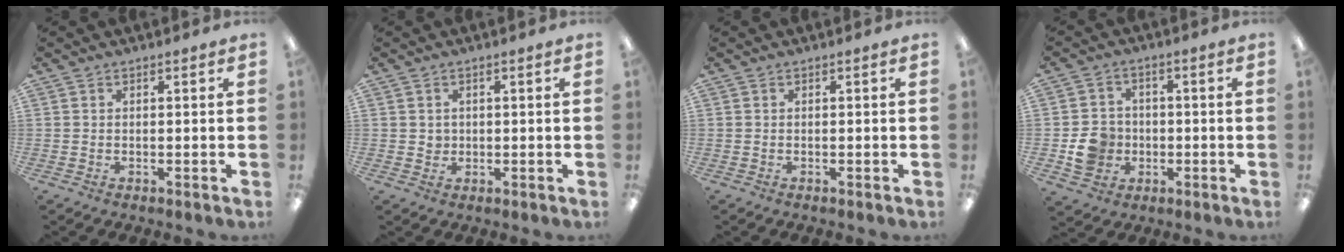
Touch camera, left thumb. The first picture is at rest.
{"total": 1.7, "force": [0.5, 1.6, 0.3], "torque": [-0.001, 0.001, 0.006]}
{"total": 0.0}
{"total": 8.3, "force": [-2.1, 7.4, 3.1], "torque": [-0.061, 0.017, -0.034]}